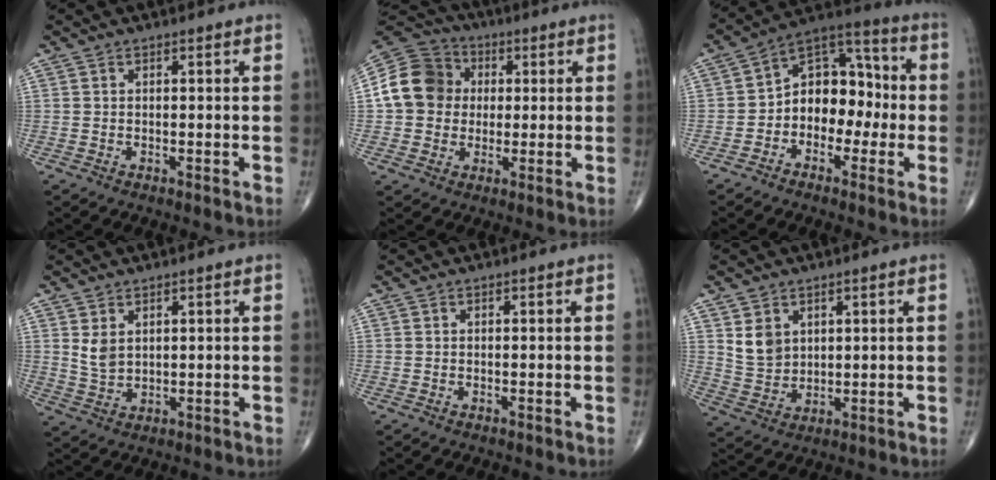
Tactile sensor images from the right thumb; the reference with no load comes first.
{"total": 13.1, "force": [1.0, 11.5, 6.1], "torque": [-0.101, 0.023, 0.009]}
{"total": 12.5, "force": [-1.9, 8.9, 8.6], "torque": [-0.090, 0.050, -0.047]}
{"total": 3.8, "force": [1.6, 2.4, 2.5], "torque": [-0.042, -0.012, 0.040]}
{"total": 0.0}
{"total": 5.8, "force": [2.5, 4.3, 2.9], "torque": [-0.039, -0.019, 0.060]}